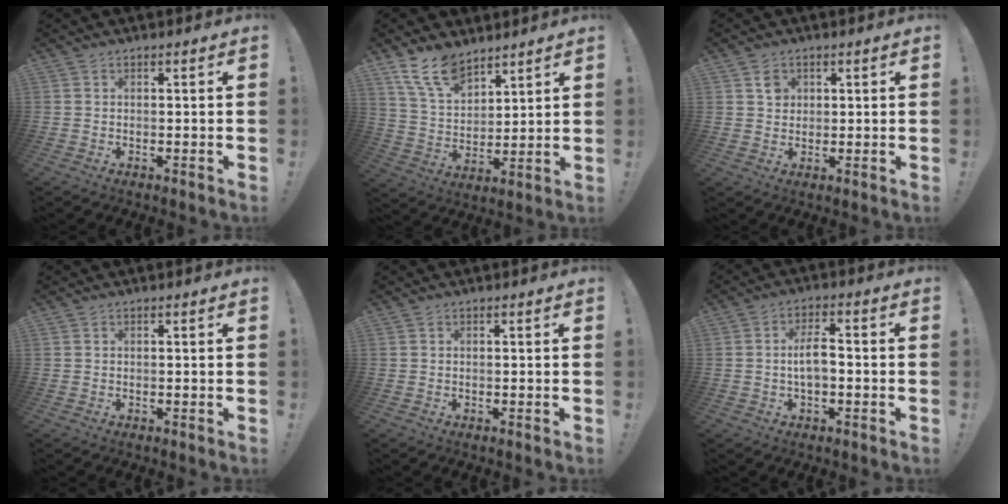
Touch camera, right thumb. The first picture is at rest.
{"total": 12.5, "force": [9.4, 5.9, 5.8], "torque": [-0.129, -0.047, 0.184]}
{"total": 3.3, "force": [1.4, 2.9, 0.8], "torque": [0.009, -0.007, 0.019]}
{"total": 0.0}
{"total": 0.0}
{"total": 6.3, "force": [-0.7, 2.4, 5.8], "torque": [-0.104, 0.007, -0.016]}